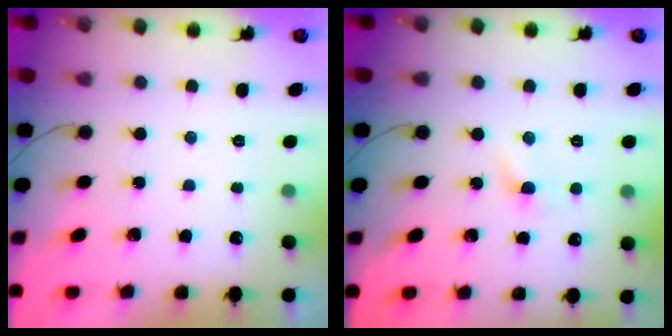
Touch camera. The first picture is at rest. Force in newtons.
{"total": 1.6, "press": 1.4, "slide": 0.8}